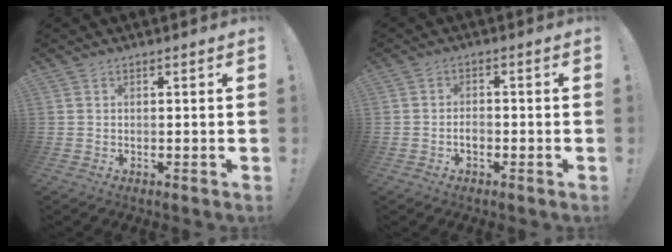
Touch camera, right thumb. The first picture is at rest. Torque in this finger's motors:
{"motor_torque": [-0.02, -0.02, -0.07, 0.33, -0.07]}